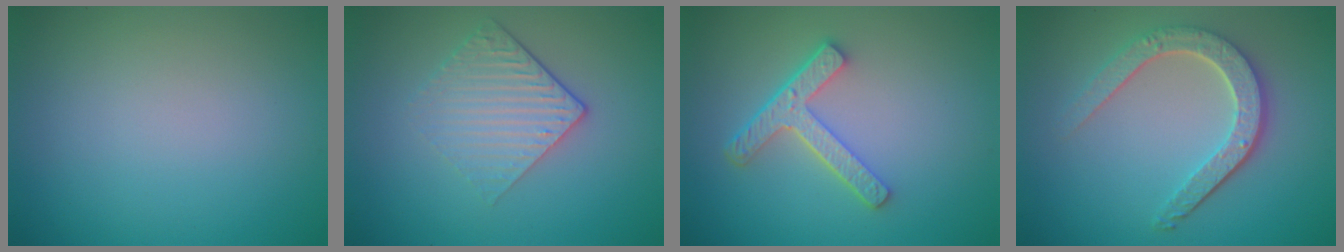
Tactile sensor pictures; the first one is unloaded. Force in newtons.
{"total": 3.4, "press": 2.6, "slide": 2.3}
{"total": 3.9, "press": 2.9, "slide": 2.5}
{"total": 4.6, "press": 3.7, "slide": 2.8}